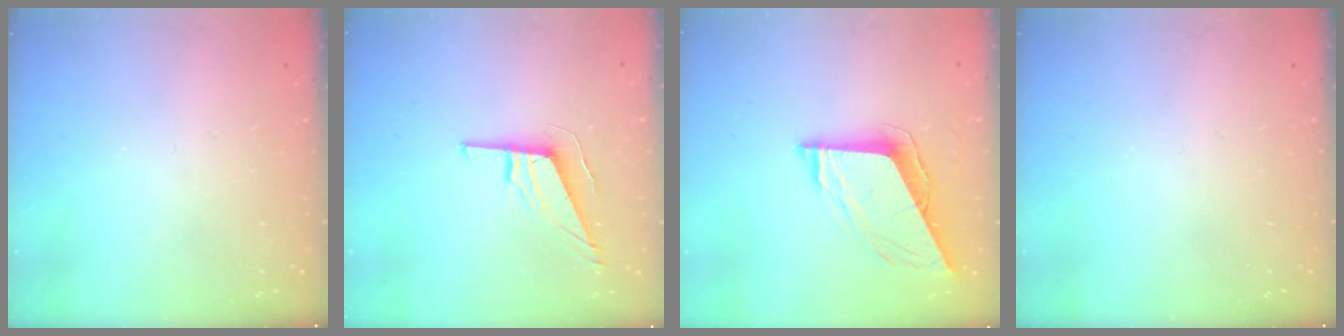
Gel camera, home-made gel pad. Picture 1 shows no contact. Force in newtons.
{"total": 9.7, "press": 9.5, "slide": 2.0}
{"total": 8.9, "press": 8.9, "slide": 1.2}
{"total": 0.0}